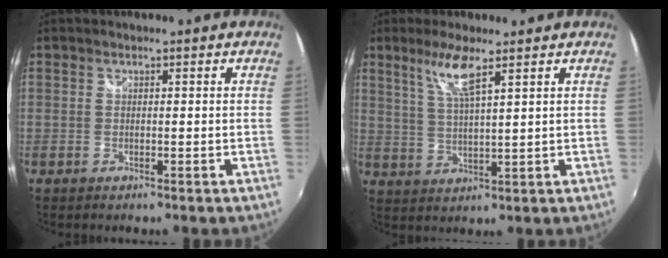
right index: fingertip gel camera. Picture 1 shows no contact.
{"total": 6.2, "force": [3.8, 0.5, 4.9], "torque": [-0.100, -0.004, 0.077]}